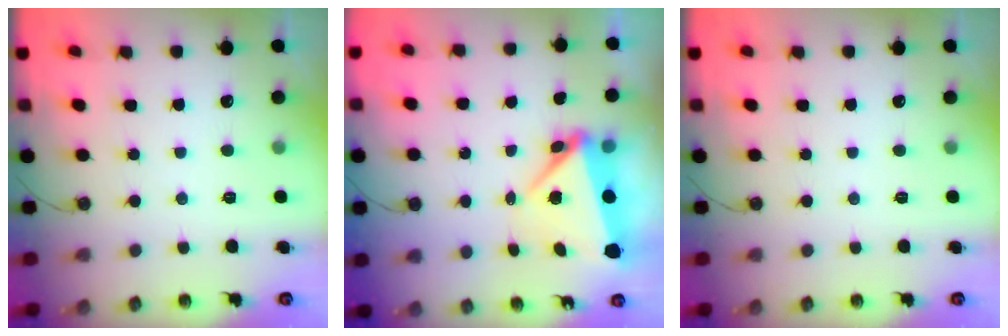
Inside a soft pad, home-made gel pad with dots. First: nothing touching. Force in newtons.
{"total": 7.9, "press": 7.6, "slide": 2.0}
{"total": 0.0}